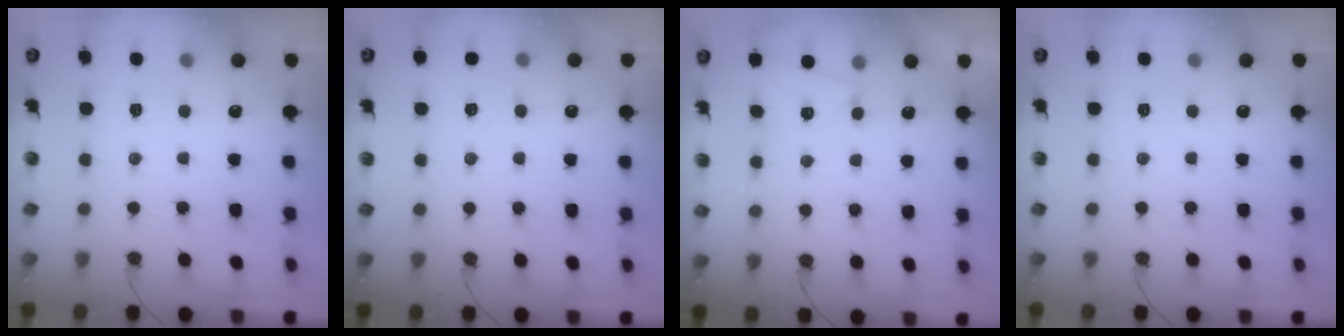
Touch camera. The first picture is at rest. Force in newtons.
{"total": 3.7, "press": 2.8, "slide": 2.4}
{"total": 3.1, "press": 2.4, "slide": 1.9}
{"total": 0.0}